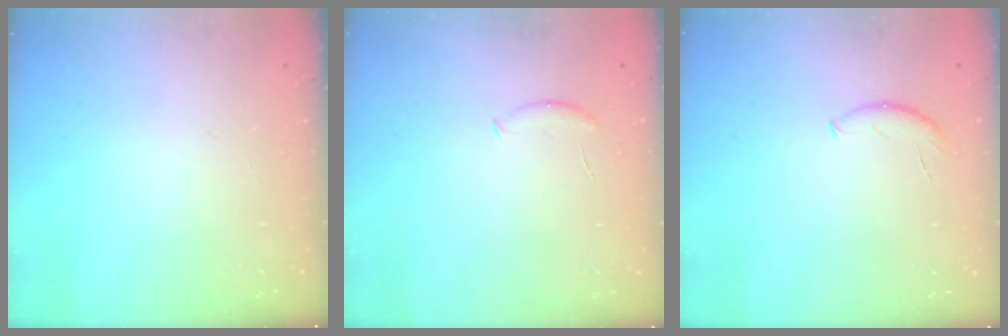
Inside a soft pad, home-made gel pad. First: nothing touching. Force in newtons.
{"total": 4.7, "press": 4.6, "slide": 0.7}
{"total": 5.4, "press": 5.4, "slide": 0.2}